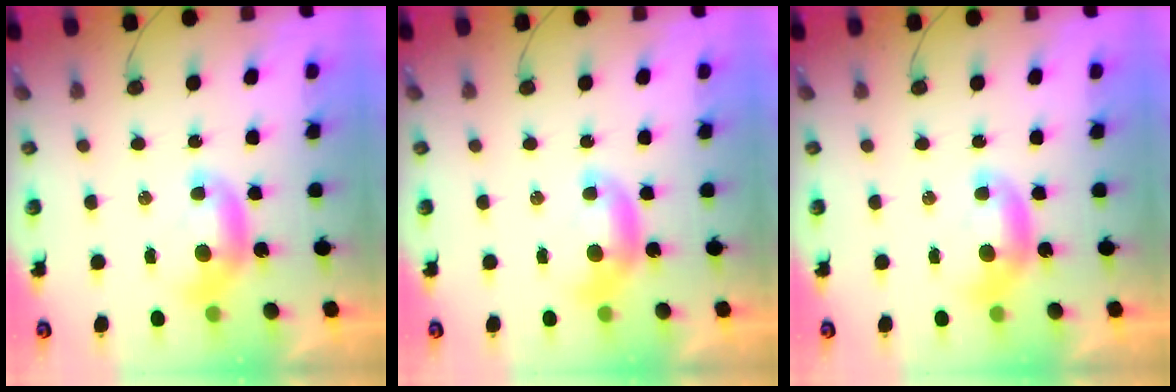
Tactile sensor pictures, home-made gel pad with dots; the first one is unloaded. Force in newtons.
{"total": 0.0}
{"total": 0.0}